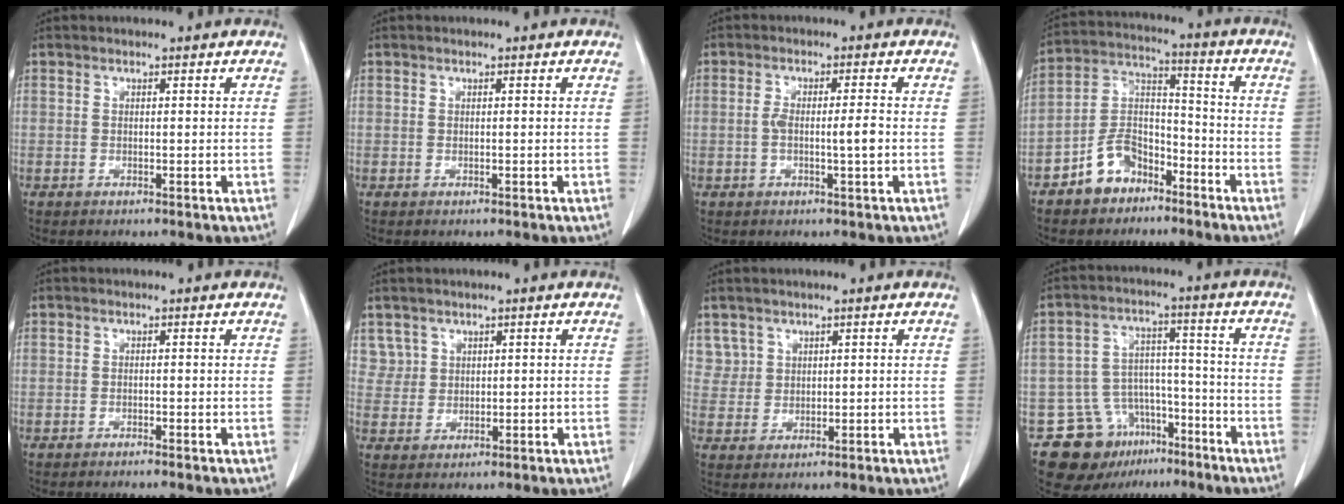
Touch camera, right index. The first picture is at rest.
{"total": 0.0}
{"total": 3.8, "force": [-0.6, 0.1, 3.7], "torque": [-0.069, 0.003, -0.009]}
{"total": 8.8, "force": [-5.7, 5.4, 3.9], "torque": [-0.084, 0.023, -0.106]}
{"total": 1.2, "force": [-1.0, -0.2, 0.6], "torque": [-0.010, 0.002, -0.015]}
{"total": 2.7, "force": [1.5, 2.2, -0.3], "torque": [0.019, 0.006, 0.024]}
{"total": 3.0, "force": [1.7, 2.4, -0.3], "torque": [0.019, 0.005, 0.028]}
{"total": 11.6, "force": [-7.4, 8.3, 3.5], "torque": [-0.055, 0.051, -0.107]}